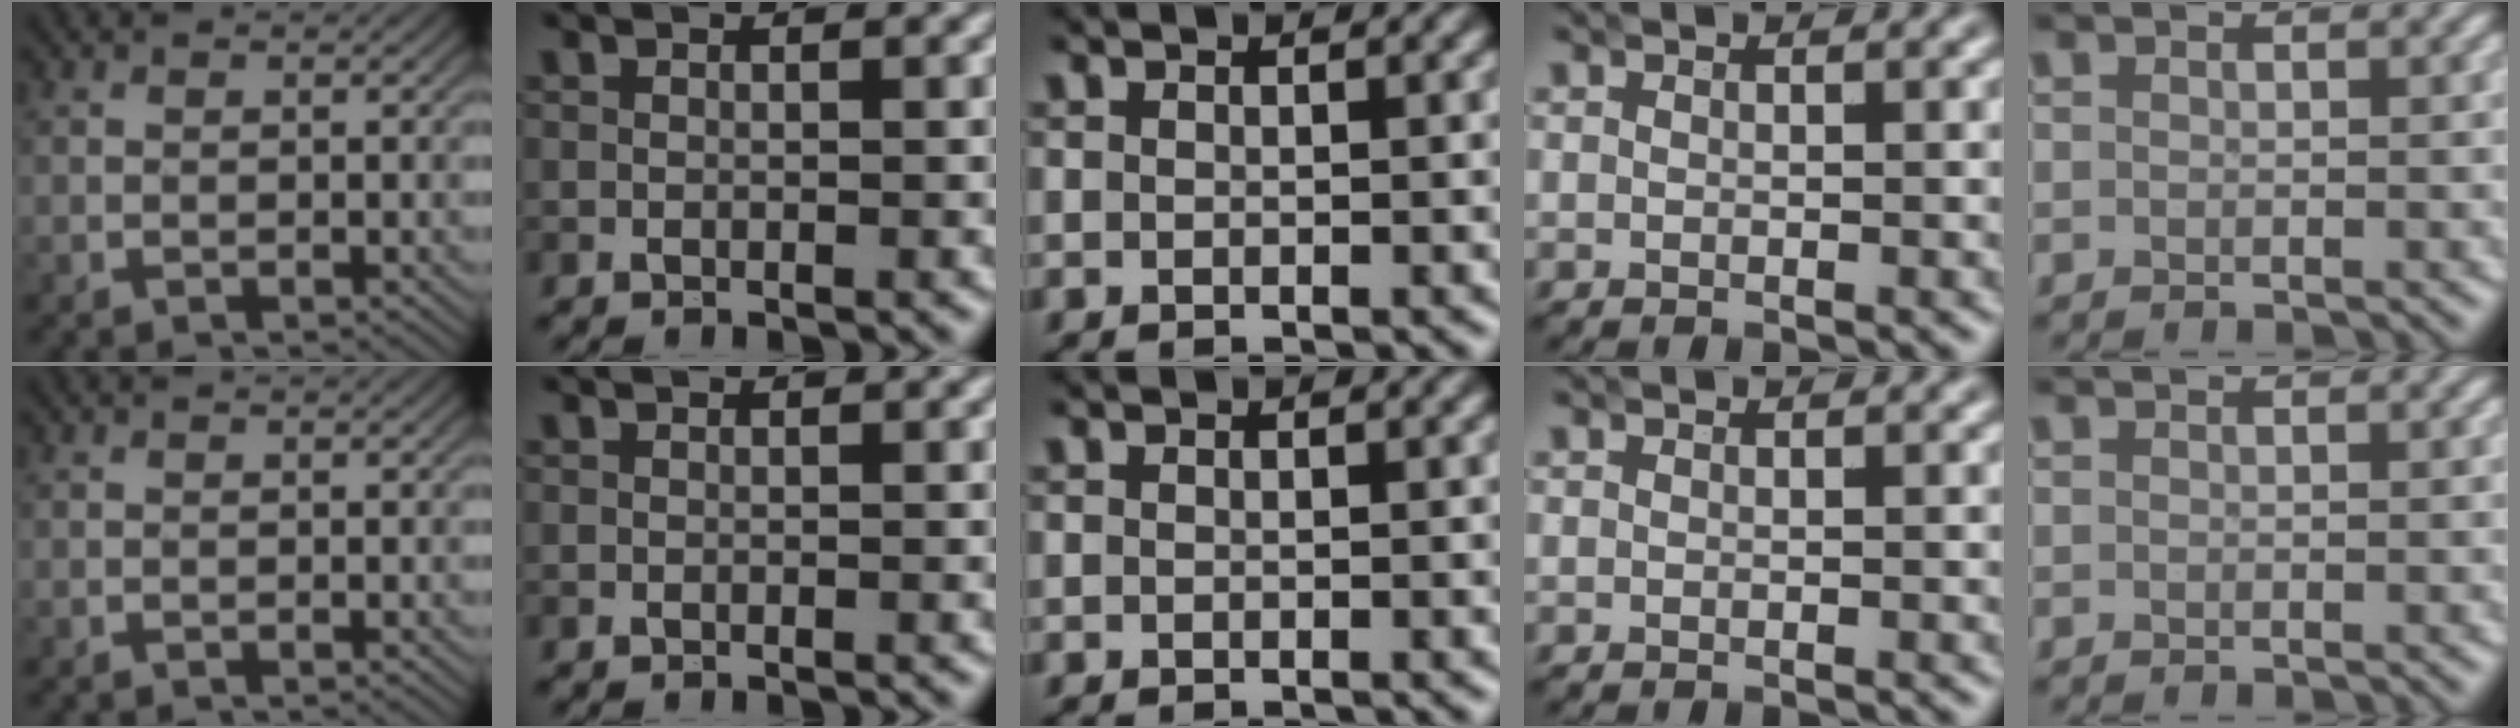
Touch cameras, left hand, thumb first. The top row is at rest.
{}